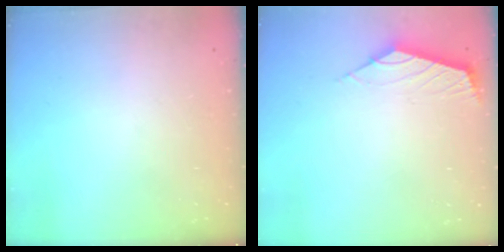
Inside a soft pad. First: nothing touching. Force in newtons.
{"total": 2.5, "press": 2.5, "slide": 0.6}